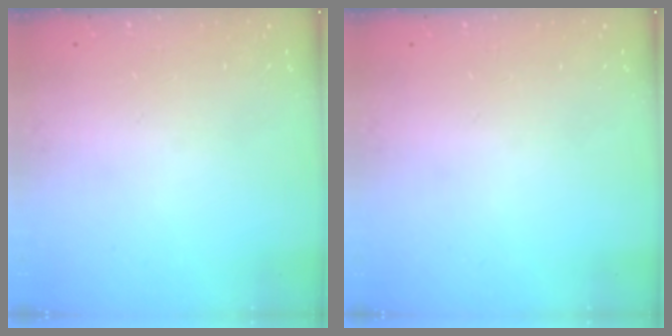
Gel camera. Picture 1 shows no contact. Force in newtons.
{"total": 0.0}